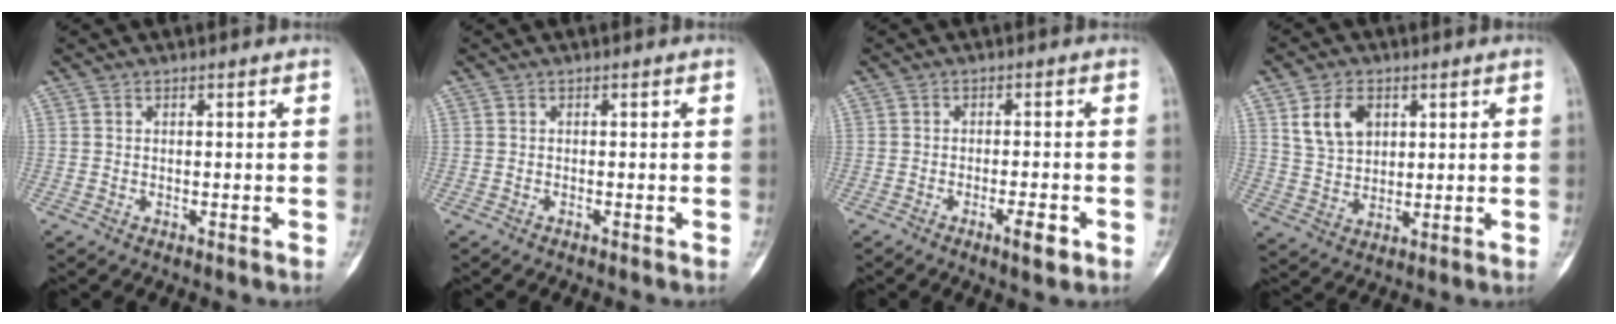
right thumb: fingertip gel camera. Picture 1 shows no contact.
{"total": 0.0}
{"total": 3.7, "force": [-1.8, 0.8, 3.1], "torque": [-0.050, 0.004, -0.028]}
{"total": 8.0, "force": [3.2, 5.5, 4.8], "torque": [-0.070, -0.013, 0.067]}